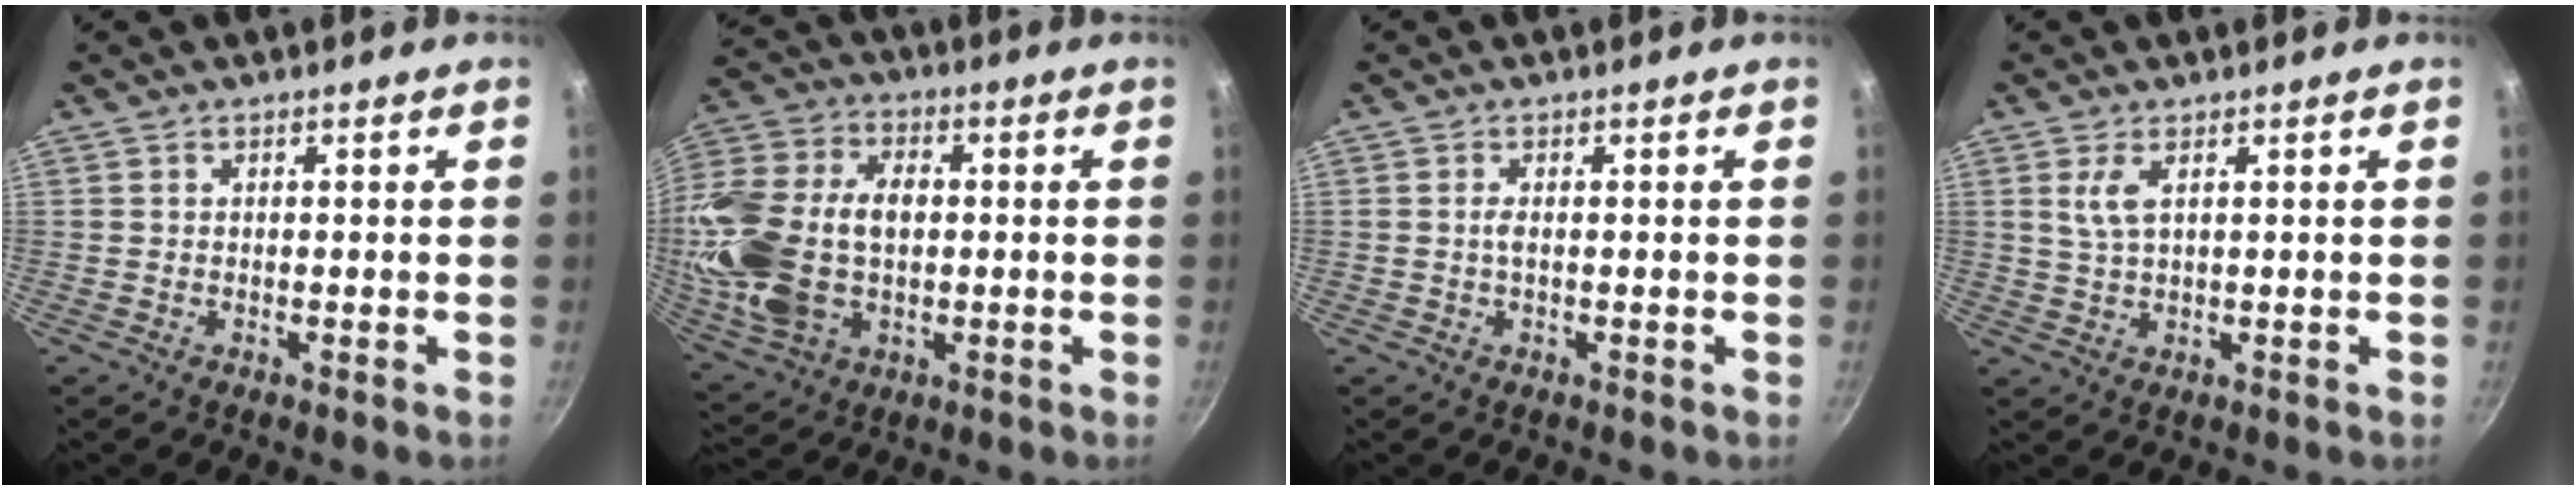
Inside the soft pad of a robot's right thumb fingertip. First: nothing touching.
{"total": 21.2, "force": [-0.5, 14.3, 15.7], "torque": [-0.307, 0.026, -0.006]}
{"total": 1.1, "force": [-0.1, 0.4, 1.0], "torque": [-0.022, 0.002, -0.003]}
{"total": 3.8, "force": [1.4, 1.6, 3.1], "torque": [-0.065, -0.007, 0.030]}